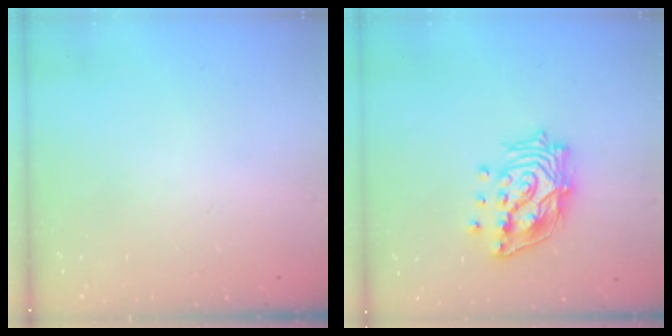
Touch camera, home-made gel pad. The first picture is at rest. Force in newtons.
{"total": 16.3, "press": 16.2, "slide": 2.1}